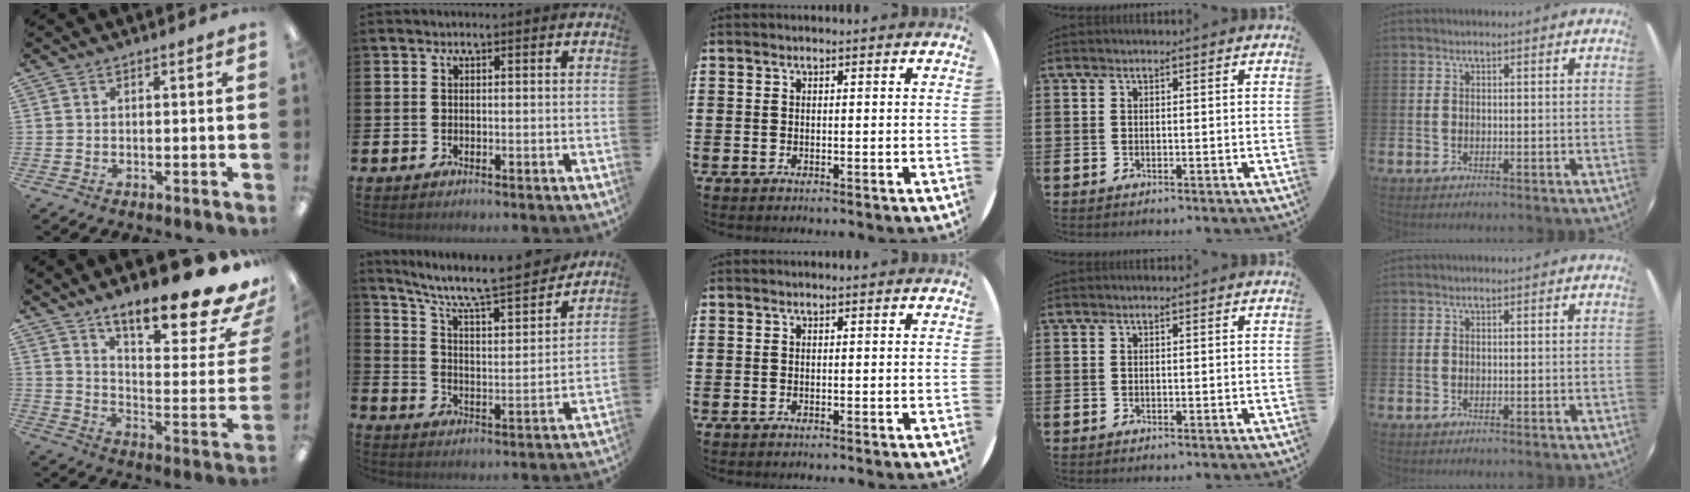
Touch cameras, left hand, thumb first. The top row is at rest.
{"thumb": {"total": 20.2, "force": [15.2, 4.8, 12.5], "torque": [-0.163, -0.121, 0.241]}, "index": {"total": 8.3, "force": [7.4, 1.3, 3.5], "torque": [-0.096, -0.058, 0.121]}}